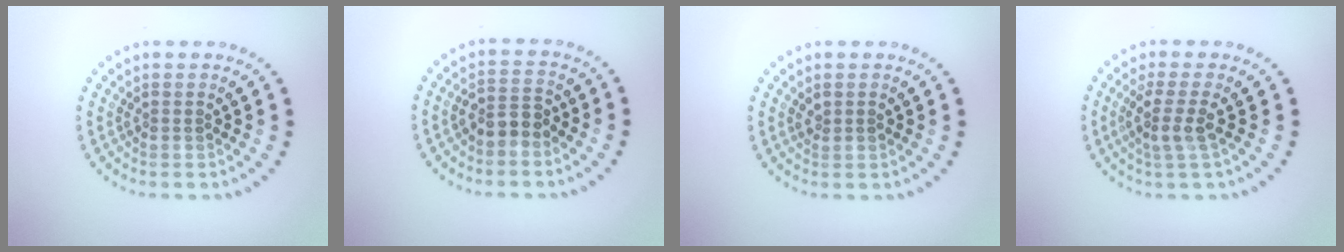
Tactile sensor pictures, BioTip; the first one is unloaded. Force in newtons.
{"total": 2.4, "press": 2.2, "slide": 1.0}
{"total": 0.8, "press": 0.8, "slide": 0.1}
{"total": 2.7, "press": 2.1, "slide": 1.7}